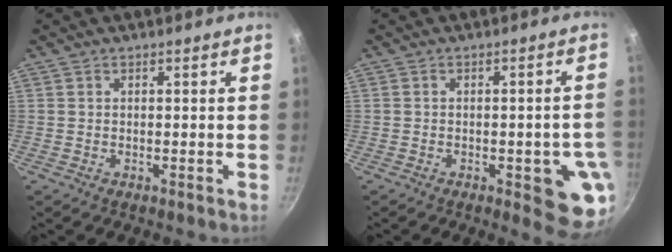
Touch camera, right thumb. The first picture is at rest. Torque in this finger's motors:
{"motor_torque": [1.61, 1.15, 1.29, -0.05, 0.22]}